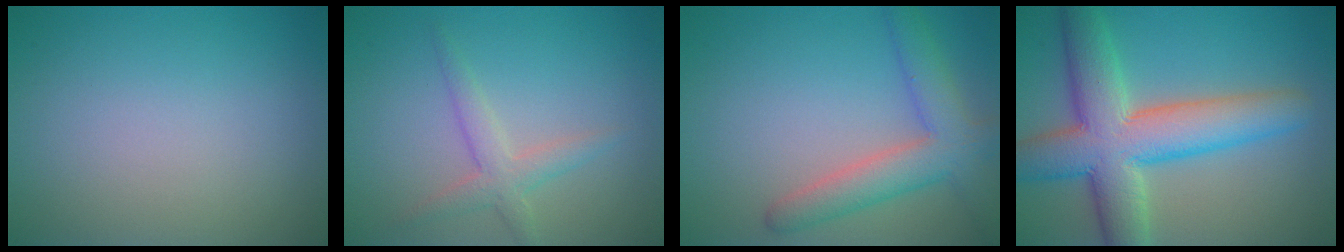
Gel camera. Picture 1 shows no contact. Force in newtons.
{"total": 2.5, "press": 2.5, "slide": 0.1}
{"total": 5.0, "press": 5.0, "slide": 0.3}
{"total": 9.6, "press": 9.6, "slide": 0.6}